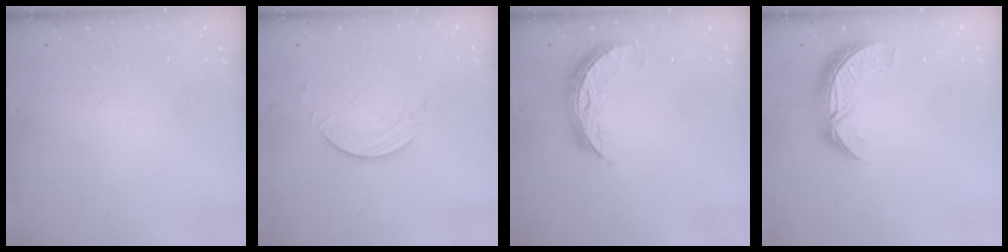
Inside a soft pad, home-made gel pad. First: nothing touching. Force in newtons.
{"total": 1.9, "press": 1.9, "slide": 0.1}
{"total": 9.3, "press": 9.3, "slide": 0.0}
{"total": 8.2, "press": 8.2, "slide": 0.3}